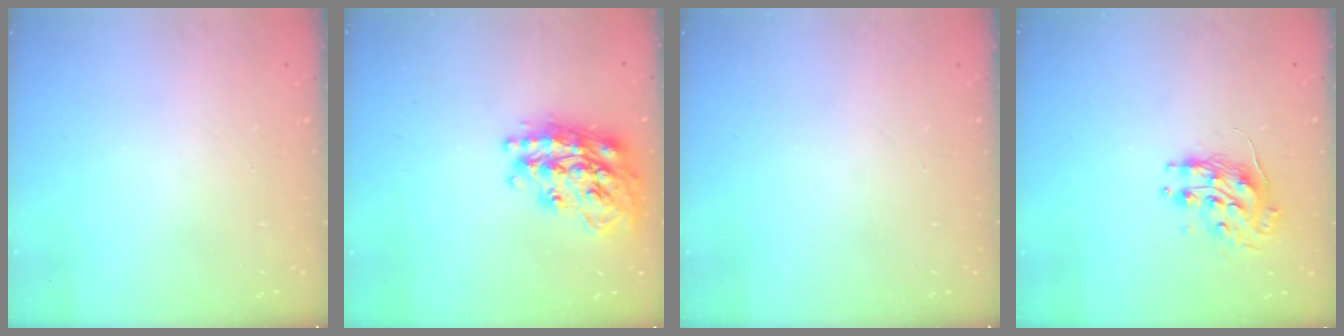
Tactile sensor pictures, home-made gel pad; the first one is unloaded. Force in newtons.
{"total": 23.5, "press": 23.4, "slide": 2.0}
{"total": 0.0}
{"total": 9.7, "press": 9.7, "slide": 0.8}